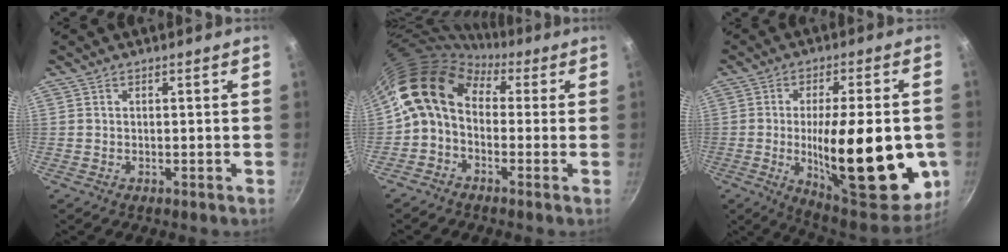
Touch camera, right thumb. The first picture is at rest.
{"total": 11.0, "force": [1.6, 8.0, 7.4], "torque": [-0.122, 0.025, 0.001]}
{"total": 26.2, "force": [-3.9, 9.2, 24.2], "torque": [-0.322, -0.010, -0.048]}